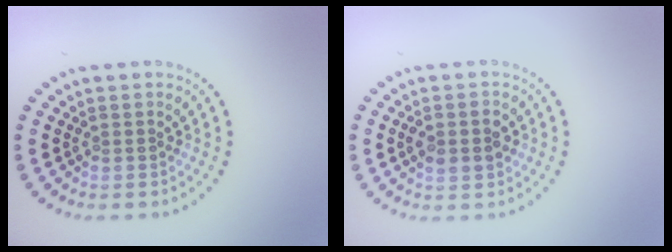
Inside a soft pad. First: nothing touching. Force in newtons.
{"total": 2.5, "press": 2.4, "slide": 0.2}